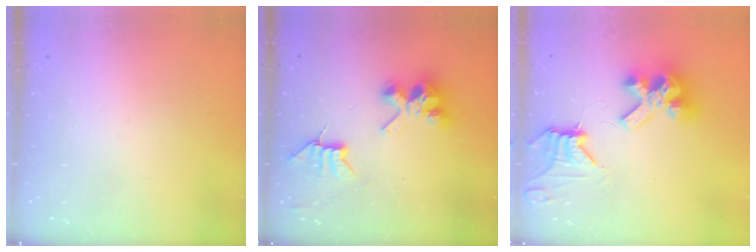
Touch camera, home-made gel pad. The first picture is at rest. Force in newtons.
{"total": 8.0, "press": 8.0, "slide": 0.5}
{"total": 15.0, "press": 14.9, "slide": 1.8}